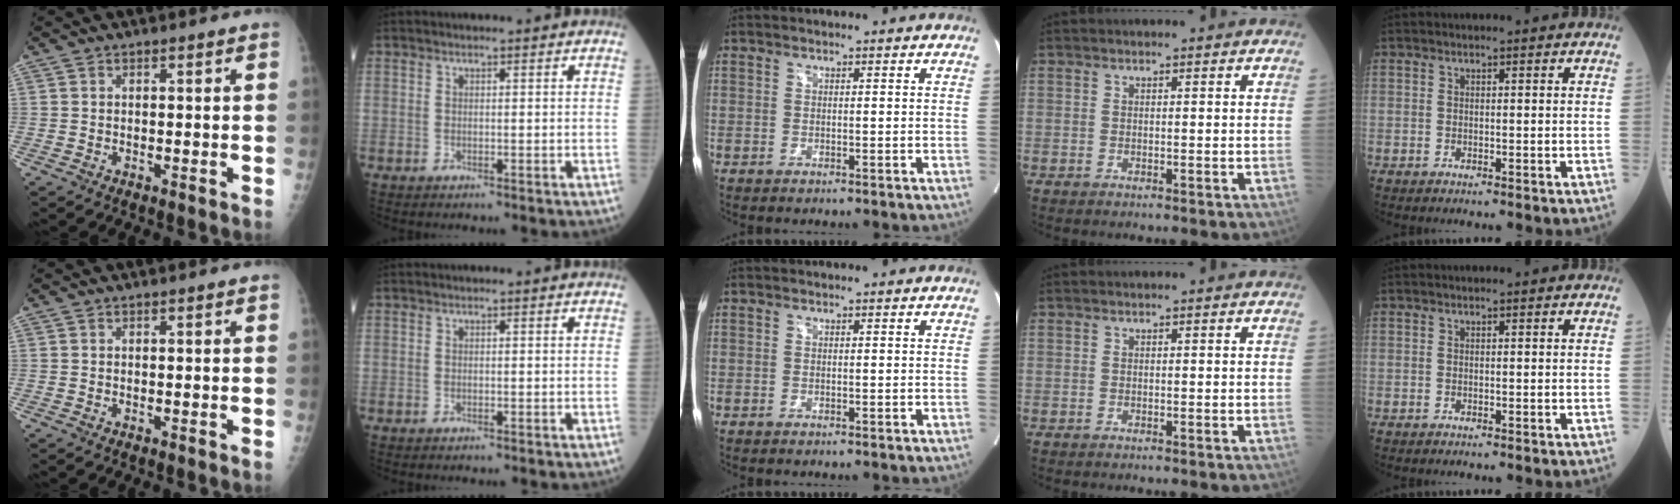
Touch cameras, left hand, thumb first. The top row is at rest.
{}